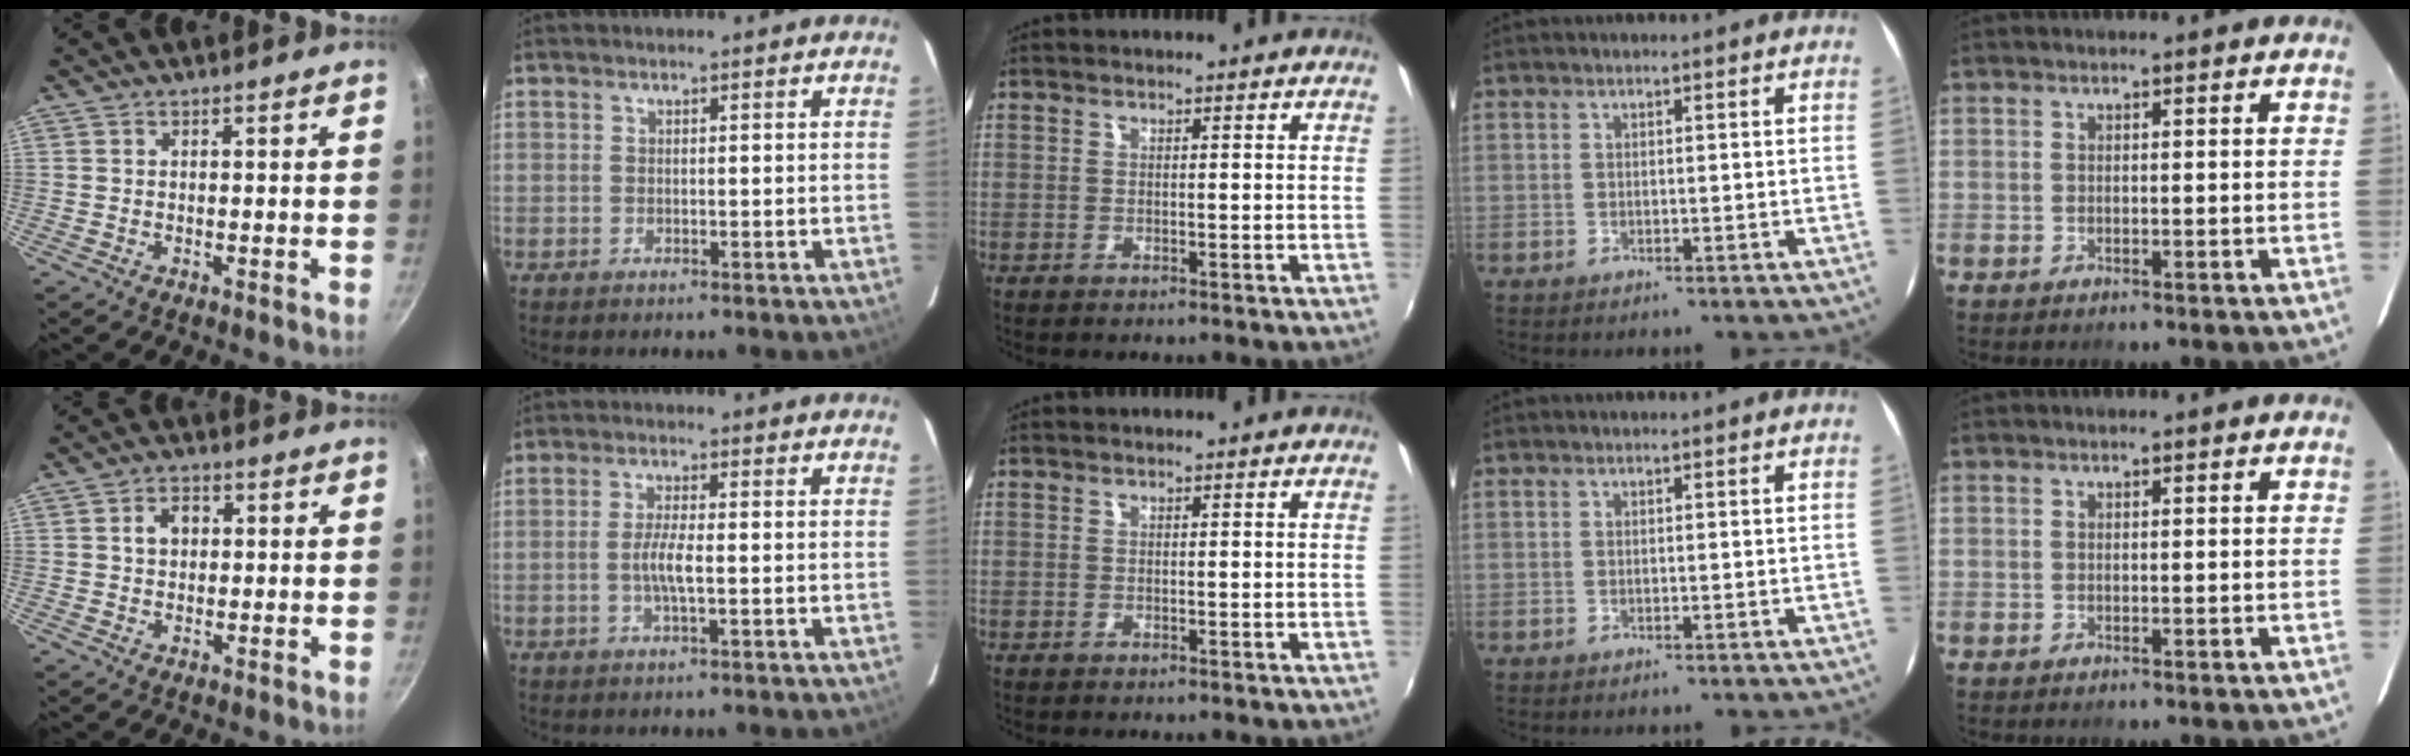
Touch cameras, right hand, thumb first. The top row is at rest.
{"thumb": {"total": 3.8, "force": [0.7, 3.0, 2.3], "torque": [-0.019, 0.009, 0.008]}, "index": {"total": 4.0, "force": [-0.8, 0.5, 3.9], "torque": [-0.074, -0.001, -0.016]}}